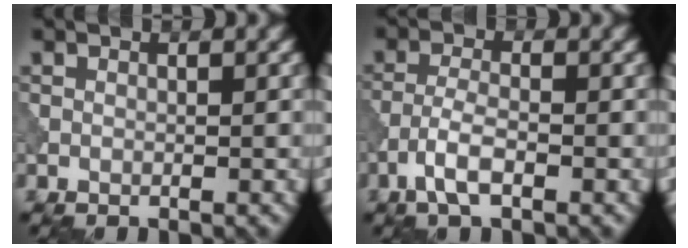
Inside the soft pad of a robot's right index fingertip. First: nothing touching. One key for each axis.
{"total": 3.0, "fx": -1.6, "fy": 0.9, "fz": 2.4, "tx": -0.054, "ty": 0.004, "tz": -0.038}